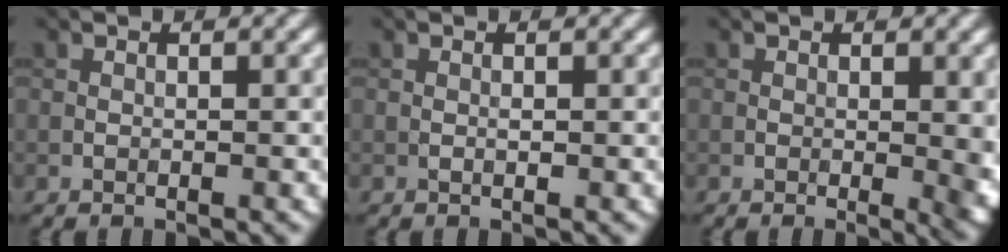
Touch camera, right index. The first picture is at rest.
{"total": 0.0}
{"total": 3.4, "force": [0.2, 1.2, 3.2], "torque": [-0.031, -0.007, 0.007]}